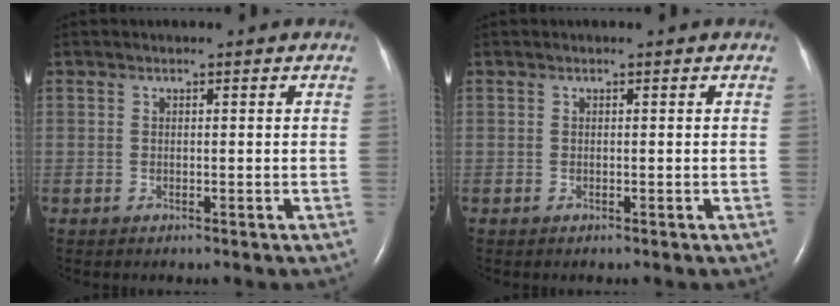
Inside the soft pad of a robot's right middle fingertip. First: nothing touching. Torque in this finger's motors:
{"motor_torque": [0.11, -0.04, -0.03, 0.01]}